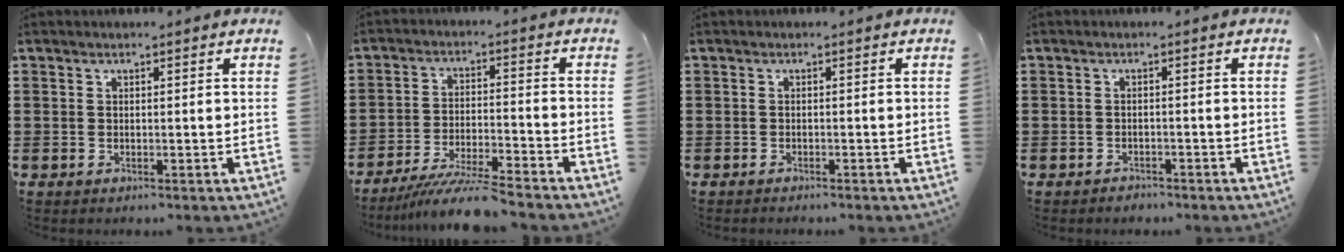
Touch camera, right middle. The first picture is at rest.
{"total": 7.3, "force": [-6.7, -0.1, 3.0], "torque": [-0.059, -0.010, -0.128]}
{"total": 0.6, "force": [-0.6, 0.0, 0.0], "torque": [-0.002, 0.000, -0.012]}
{"total": 1.1, "force": [-1.1, 0.3, 0.0], "torque": [-0.003, 0.002, -0.024]}